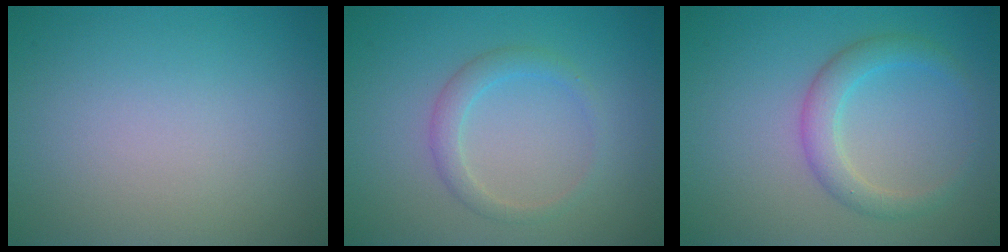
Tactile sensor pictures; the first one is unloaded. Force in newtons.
{"total": 2.0, "press": 2.0, "slide": 0.1}
{"total": 2.8, "press": 2.8, "slide": 0.1}